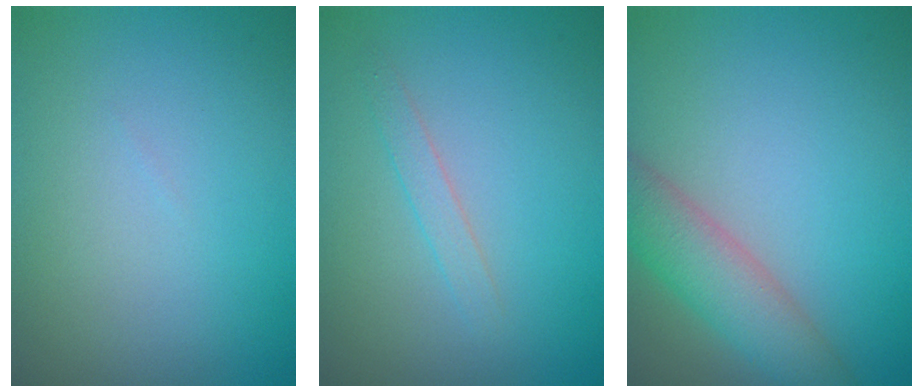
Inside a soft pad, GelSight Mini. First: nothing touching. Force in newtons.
{"total": 1.2, "press": 1.2, "slide": 0.1}
{"total": 4.6, "press": 4.6, "slide": 0.3}